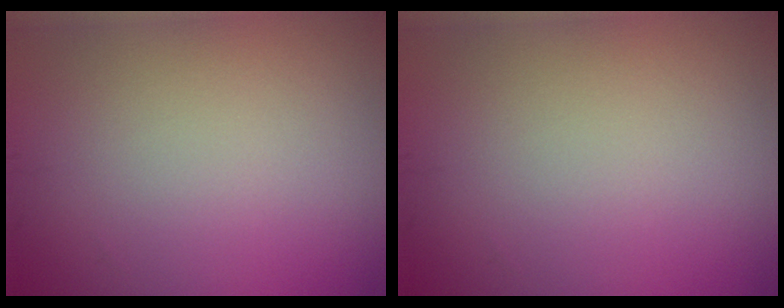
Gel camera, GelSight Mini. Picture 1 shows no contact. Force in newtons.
{"total": 0.0}